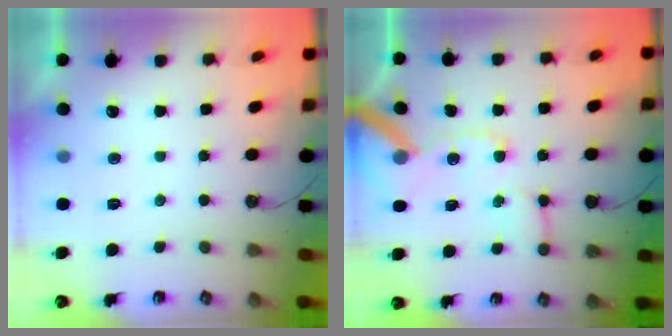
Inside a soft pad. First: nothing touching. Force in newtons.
{"total": 16.4, "press": 16.2, "slide": 2.0}